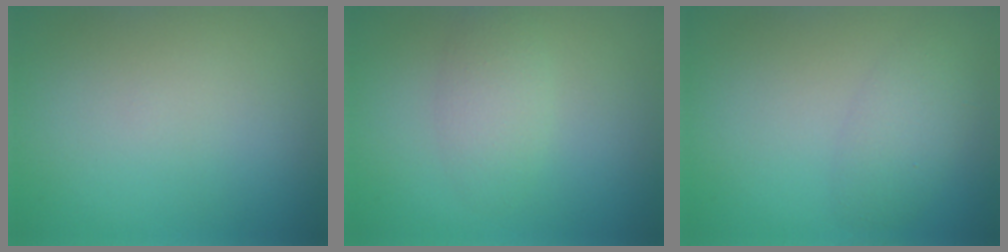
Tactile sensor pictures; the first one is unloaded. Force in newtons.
{"total": 2.4, "press": 2.4, "slide": 0.0}
{"total": 2.8, "press": 2.8, "slide": 0.2}